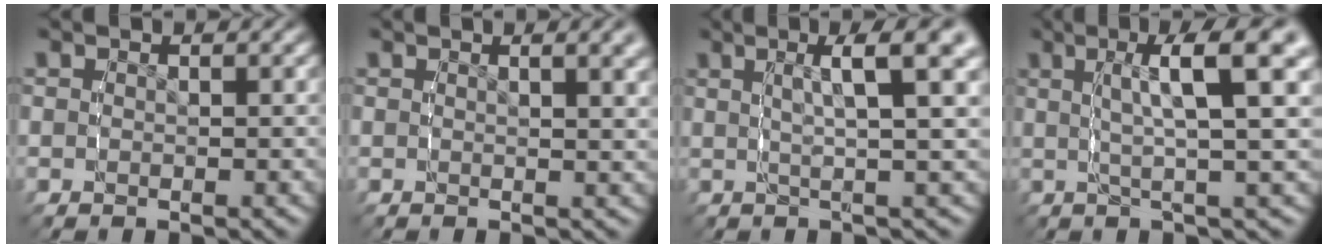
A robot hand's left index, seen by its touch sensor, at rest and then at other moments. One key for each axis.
{"total": 2.5, "fx": 1.3, "fy": -0.1, "fz": 2.1, "tx": -0.024, "ty": 0.004, "tz": 0.021}
{"total": 6.6, "fx": 2.8, "fy": 0.9, "fz": 5.9, "tx": -0.074, "ty": 0.023, "tz": 0.039}
{"total": 7.8, "fx": 2.8, "fy": 0.9, "fz": 7.3, "tx": -0.098, "ty": 0.021, "tz": 0.040}